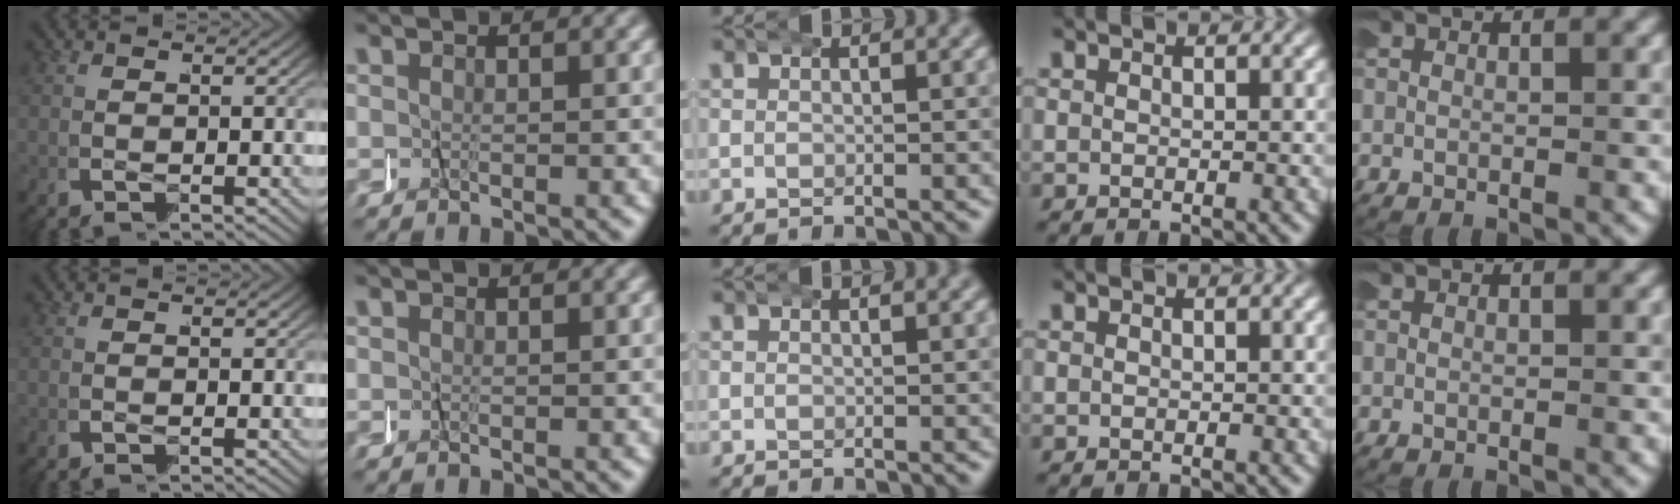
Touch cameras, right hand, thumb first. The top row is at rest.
{}